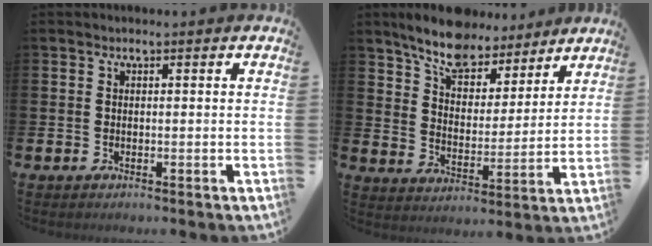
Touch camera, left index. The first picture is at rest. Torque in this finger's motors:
{"motor_torque": [1.05, -1.09, 1.06, 0.21]}